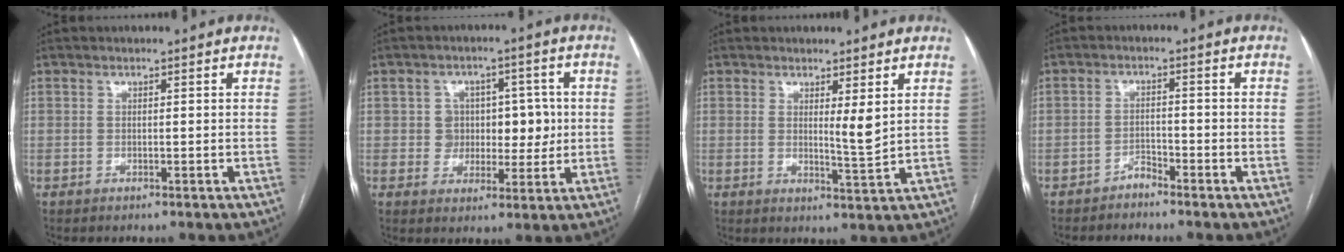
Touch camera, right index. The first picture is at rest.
{"total": 6.2, "force": [0.6, 5.7, 2.5], "torque": [-0.014, 0.025, 0.012]}
{"total": 3.5, "force": [1.3, 0.2, 3.3], "torque": [-0.055, -0.014, 0.025]}
{"total": 2.0, "force": [-1.8, 0.6, 0.4], "torque": [0.003, 0.002, -0.032]}